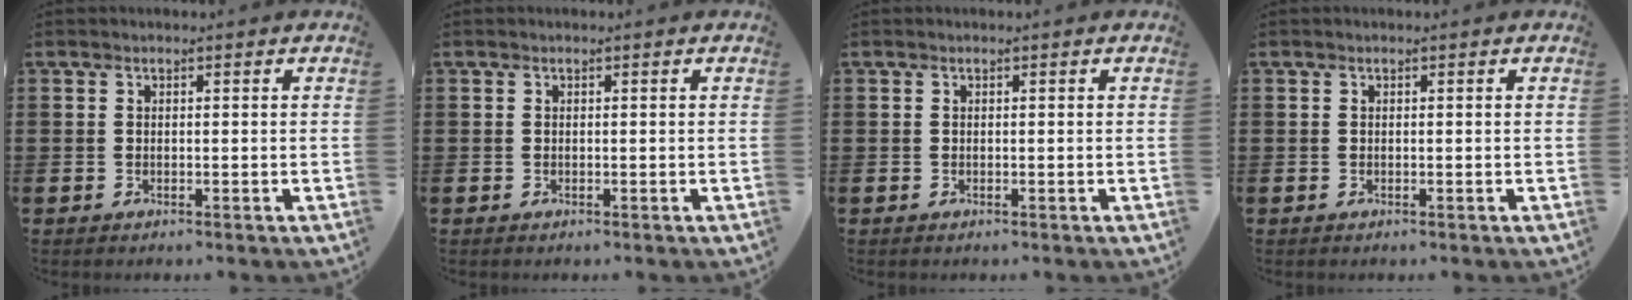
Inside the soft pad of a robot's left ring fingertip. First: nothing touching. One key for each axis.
{"total": 0.0}
{"total": 0.0}
{"total": 0.0}